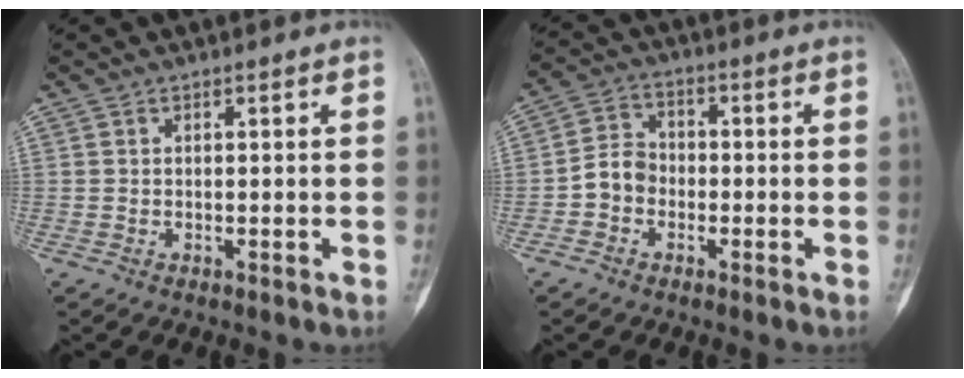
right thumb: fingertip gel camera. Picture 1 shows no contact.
{"total": 5.5, "force": [-1.7, 4.6, 2.6], "torque": [-0.030, 0.023, -0.044]}